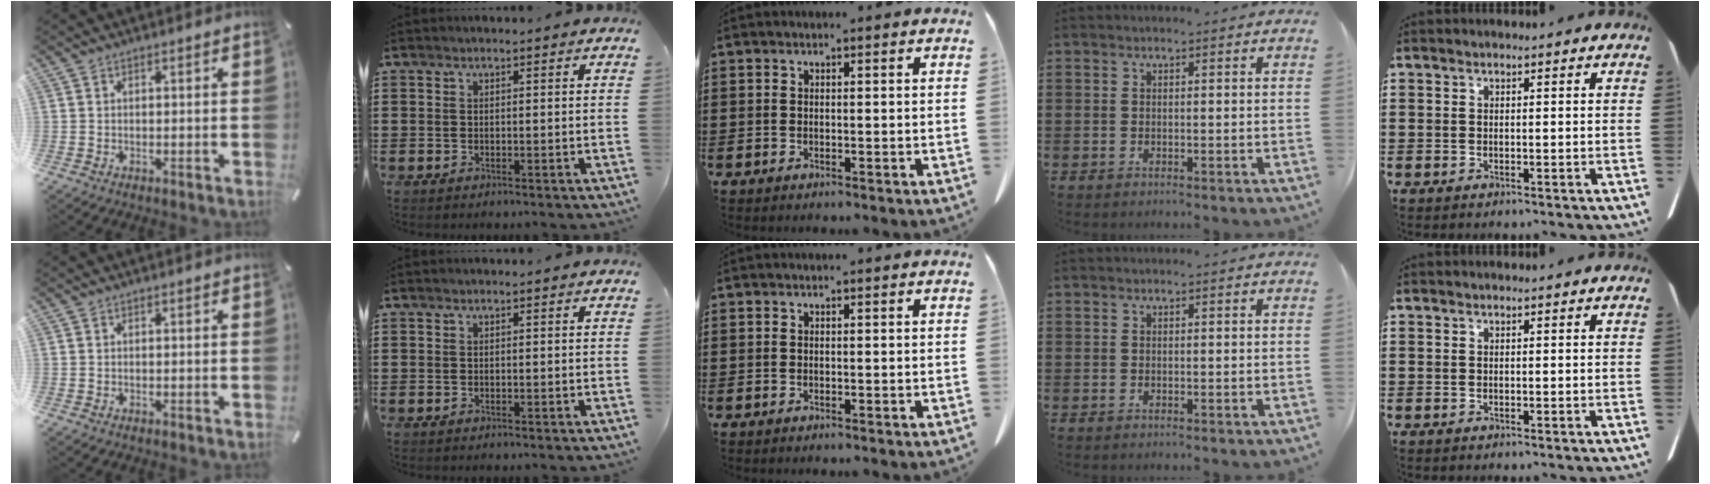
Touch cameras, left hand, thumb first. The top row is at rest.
{}